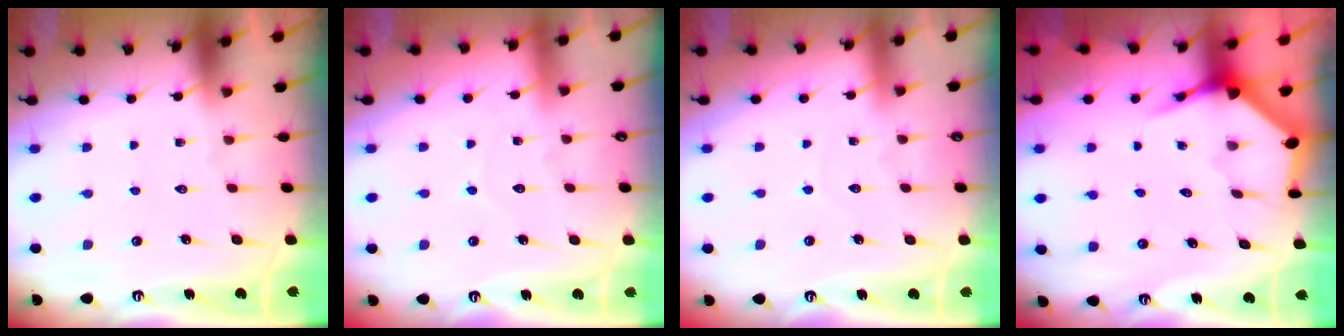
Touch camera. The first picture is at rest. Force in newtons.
{"total": 3.2, "press": 3.2, "slide": 0.3}
{"total": 3.0, "press": 3.0, "slide": 0.2}
{"total": 3.9, "press": 3.9, "slide": 0.5}